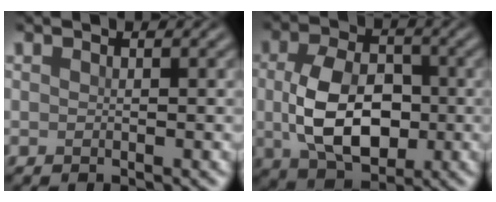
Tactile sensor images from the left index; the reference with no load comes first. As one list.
[{"total": 8.2, "force": [-0.5, 5.3, 6.2], "torque": [-0.130, -0.008, -0.006]}]